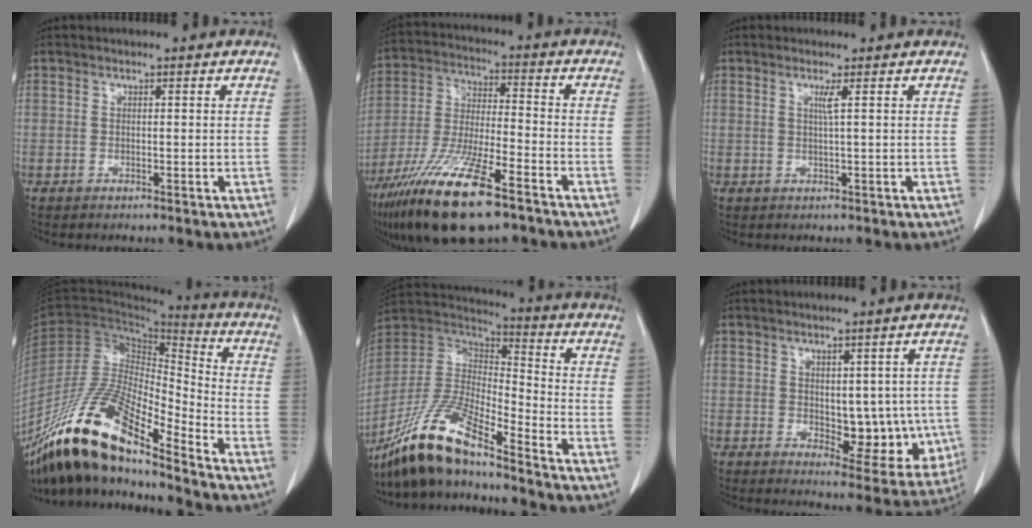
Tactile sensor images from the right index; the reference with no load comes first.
{"total": 18.0, "force": [-11.4, 3.2, 13.5], "torque": [-0.280, -0.041, -0.209]}
{"total": 1.3, "force": [0.4, -0.5, 1.1], "torque": [-0.027, -0.003, 0.010]}
{"total": 19.9, "force": [-15.2, 3.3, 12.4], "torque": [-0.254, -0.014, -0.286]}
{"total": 16.0, "force": [-12.6, 2.3, 9.6], "torque": [-0.193, -0.014, -0.240]}
{"total": 8.9, "force": [-0.4, 4.8, 7.5], "torque": [-0.075, -0.005, 0.013]}